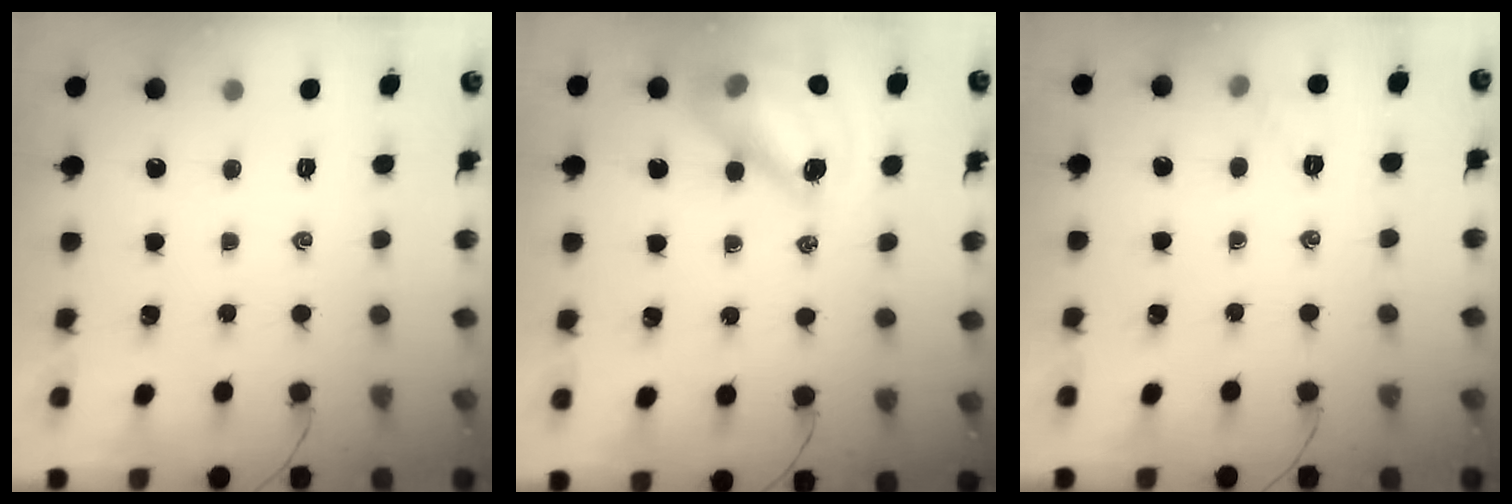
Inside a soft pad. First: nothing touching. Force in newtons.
{"total": 14.4, "press": 13.9, "slide": 4.0}
{"total": 5.0, "press": 4.8, "slide": 1.5}